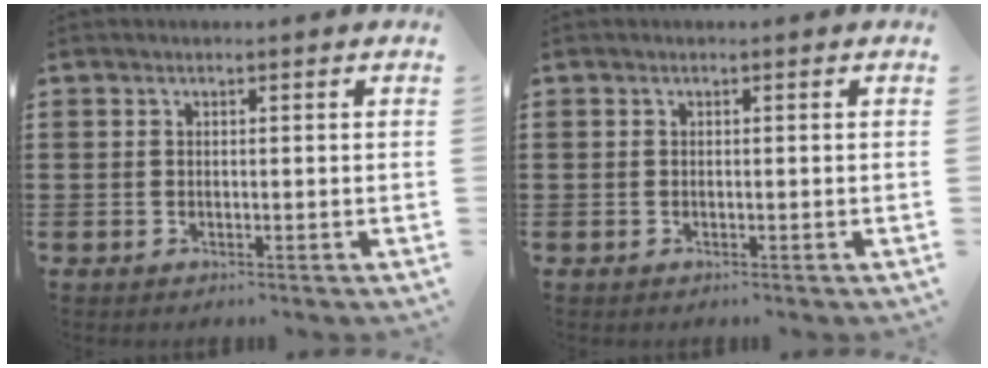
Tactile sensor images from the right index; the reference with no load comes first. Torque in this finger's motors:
{"motor_torque": [0.00, 0.15, 0.00, 0.01]}